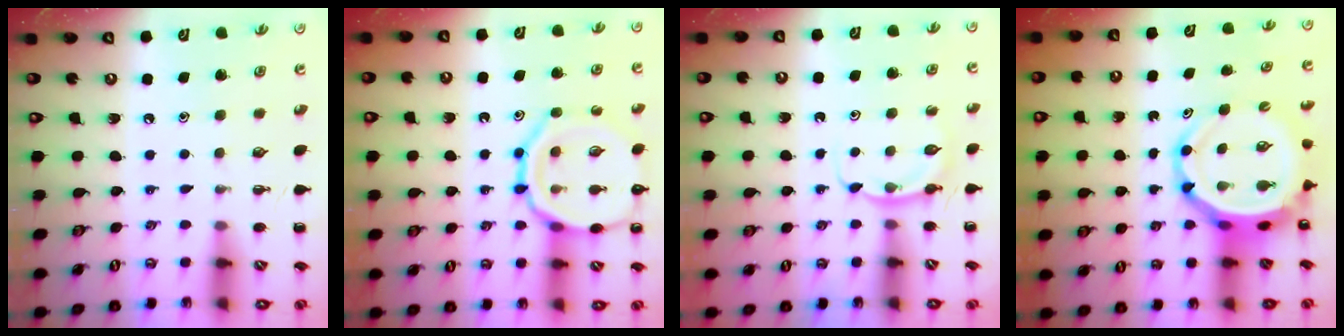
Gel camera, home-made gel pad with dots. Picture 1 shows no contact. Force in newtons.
{"total": 15.2, "press": 15.1, "slide": 1.3}
{"total": 4.0, "press": 3.8, "slide": 1.4}
{"total": 6.8, "press": 6.5, "slide": 1.9}